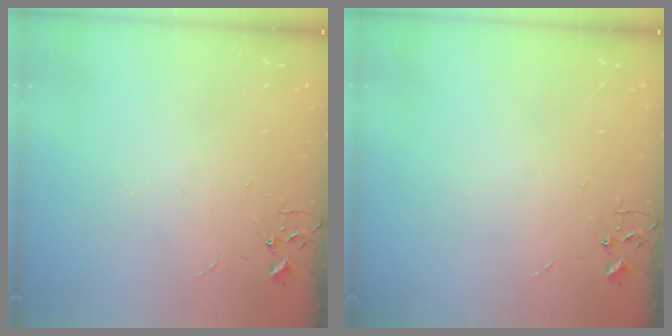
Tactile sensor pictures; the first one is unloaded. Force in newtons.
{"total": 0.0}